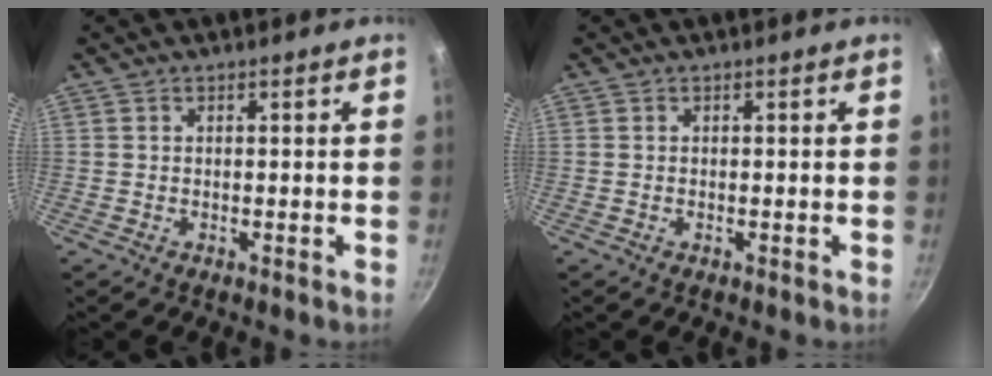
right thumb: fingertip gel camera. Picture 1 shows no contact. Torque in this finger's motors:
{"motor_torque": [0.18, 0.06, -0.01, -0.19, 0.00]}